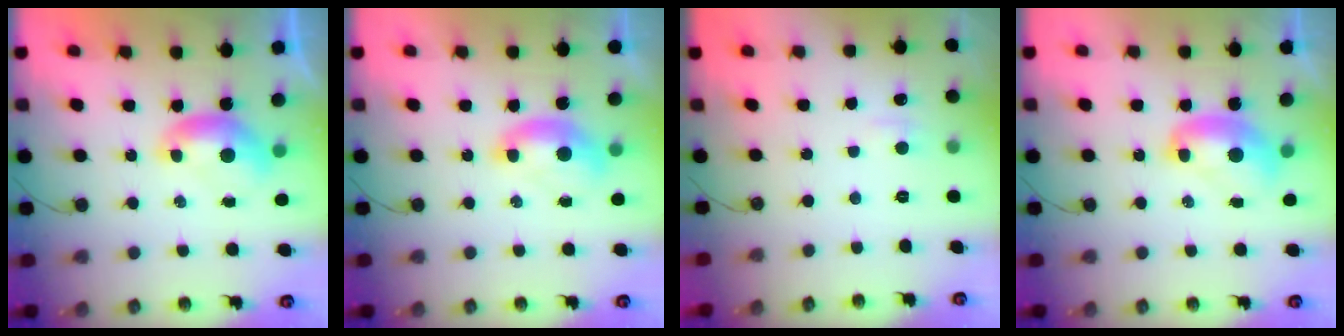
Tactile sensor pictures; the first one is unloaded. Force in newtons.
{"total": 1.5, "press": 1.4, "slide": 0.5}
{"total": 2.3, "press": 2.3, "slide": 0.4}
{"total": 2.3, "press": 2.3, "slide": 0.2}